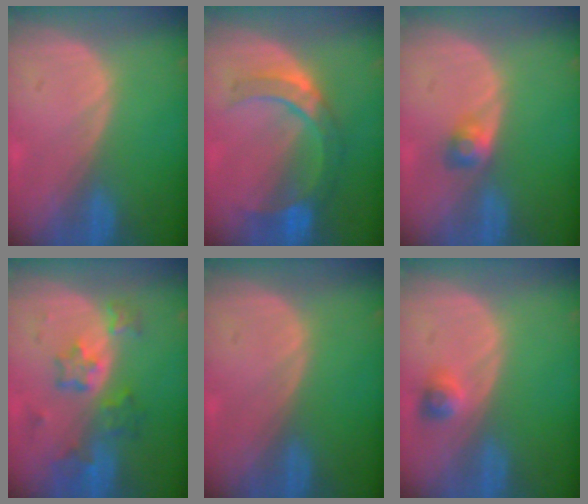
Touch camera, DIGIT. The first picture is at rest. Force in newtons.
{"total": 7.1, "press": 7.0, "slide": 0.8}
{"total": 2.4, "press": 2.3, "slide": 0.7}
{"total": 7.1, "press": 6.3, "slide": 3.3}
{"total": 0.0}
{"total": 2.3, "press": 2.2, "slide": 0.7}